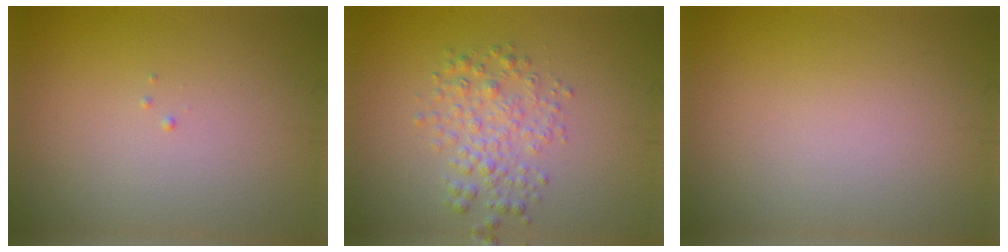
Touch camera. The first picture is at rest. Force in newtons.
{"total": 2.8, "press": 2.8, "slide": 0.0}
{"total": 0.0}